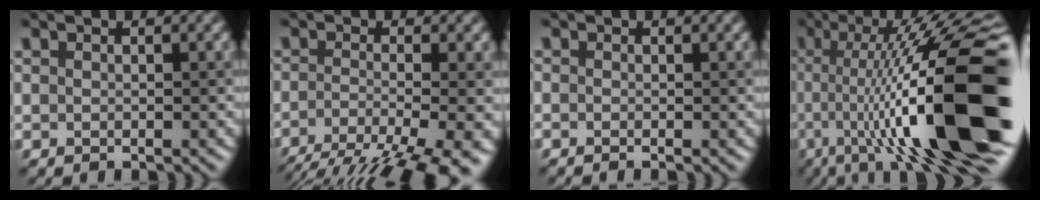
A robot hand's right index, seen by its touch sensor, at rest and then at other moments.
{"total": 9.0, "force": [-5.7, 1.8, 6.7], "torque": [-0.103, -0.013, -0.092]}
{"total": 0.6, "force": [-0.6, 0.0, 0.2], "torque": [0.006, -0.007, -0.008]}
{"total": 17.7, "force": [-2.6, 5.1, 16.8], "torque": [-0.236, 0.033, -0.043]}